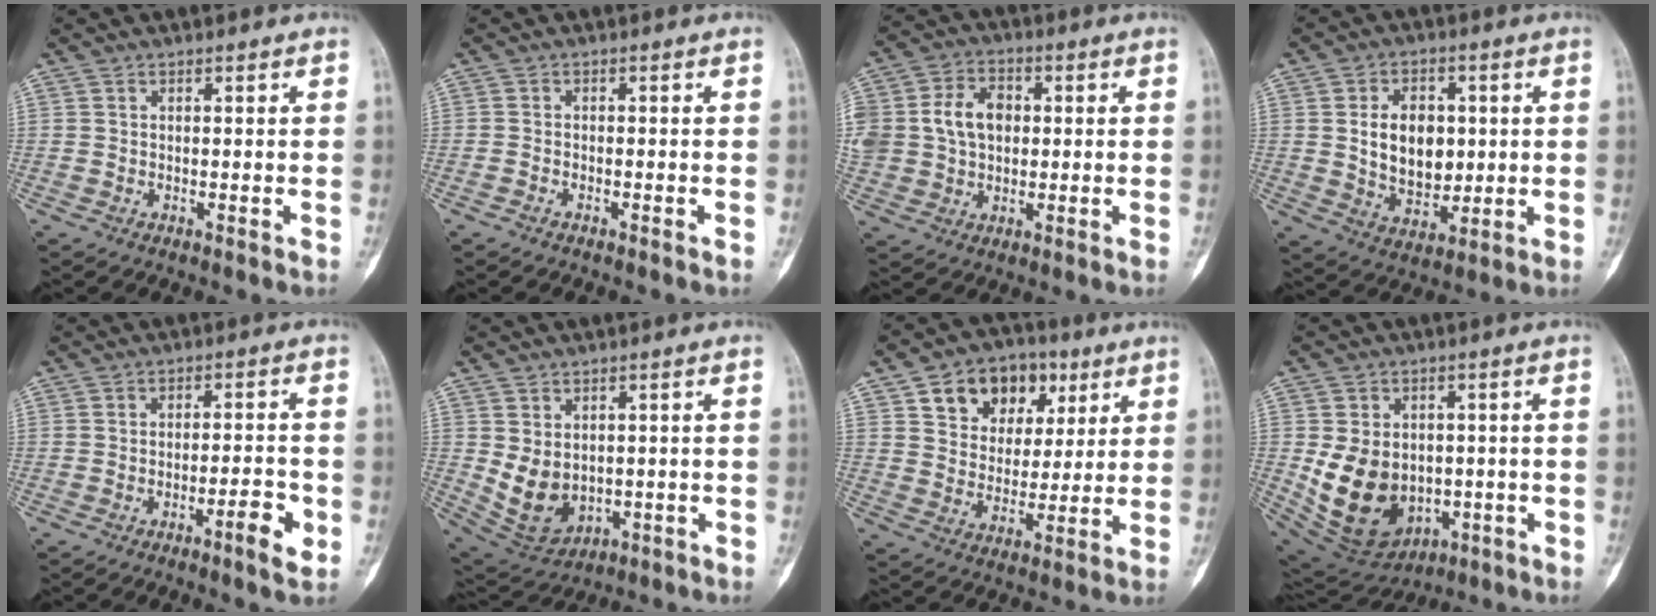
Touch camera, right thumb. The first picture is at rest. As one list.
[{"total": 0.6, "force": [-0.6, 0.2, 0.2], "torque": [-0.007, 0.005, -0.012]}, {"total": 13.7, "force": [1.5, 10.7, 8.5], "torque": [-0.166, 0.017, 0.032]}, {"total": 11.3, "force": [1.3, 7.8, 8.1], "torque": [-0.095, -0.012, 0.030]}, {"total": 5.5, "force": [-2.4, 1.0, 4.8], "torque": [-0.069, 0.014, -0.036]}, {"total": 8.4, "force": [-0.1, 6.3, 5.6], "torque": [-0.079, -0.008, 0.027]}, {"total": 13.9, "force": [6.3, 10.2, 6.9], "torque": [-0.064, -0.011, 0.105]}, {"total": 14.6, "force": [-1.7, 11.3, 9.2], "torque": [-0.136, 0.004, 0.006]}]